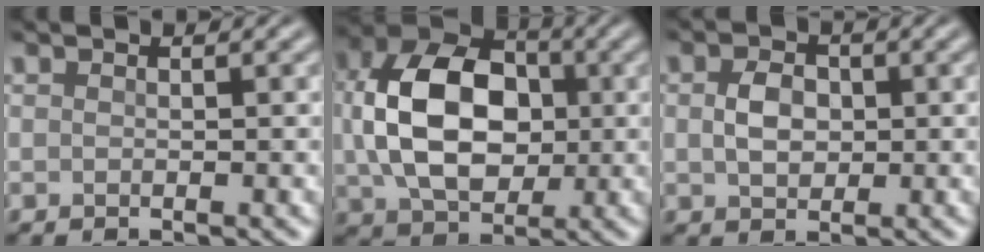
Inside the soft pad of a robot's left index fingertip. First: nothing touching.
{"total": 11.0, "force": [0.8, 7.6, 7.9], "torque": [-0.162, 0.008, 0.011]}
{"total": 3.0, "force": [0.2, 2.2, 2.1], "torque": [-0.044, 0.003, 0.002]}